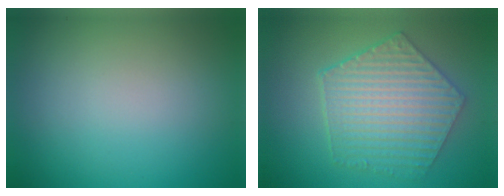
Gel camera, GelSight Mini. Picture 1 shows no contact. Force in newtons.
{"total": 6.3, "press": 4.9, "slide": 4.0}